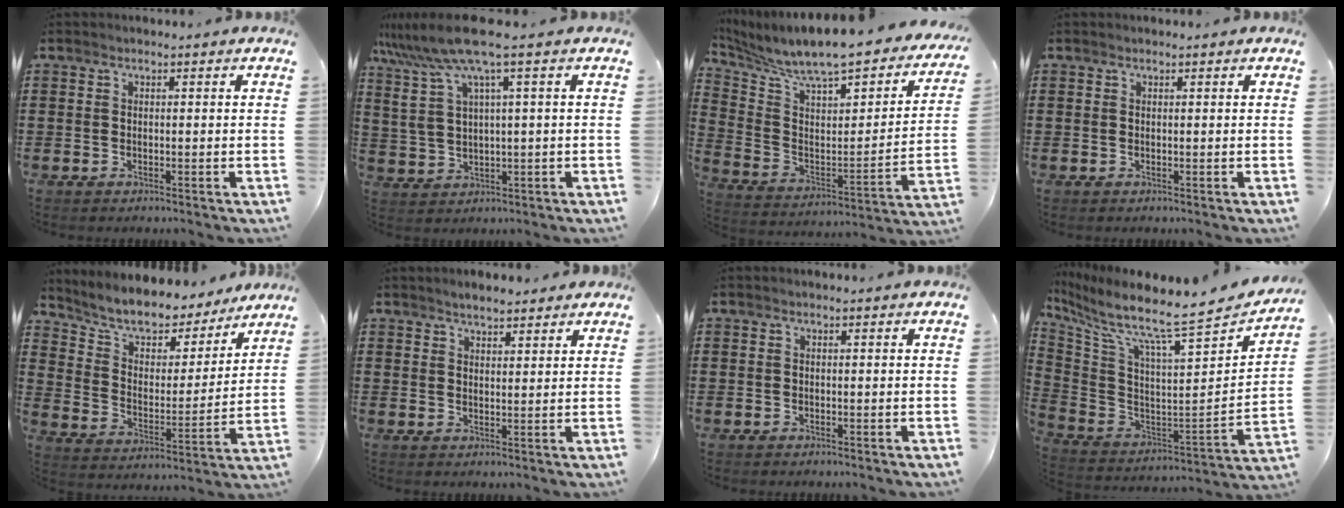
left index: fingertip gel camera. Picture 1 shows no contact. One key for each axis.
{"total": 8.0, "fx": 4.5, "fy": 0.3, "fz": 6.6, "tx": -0.163, "ty": -0.028, "tz": 0.072}
{"total": 7.2, "fx": 6.4, "fy": 1.2, "fz": 3.0, "tx": -0.095, "ty": -0.064, "tz": 0.101}
{"total": 0.0}
{"total": 7.2, "fx": 6.7, "fy": 2.2, "fz": 1.6, "tx": -0.069, "ty": -0.049, "tz": 0.115}
{"total": 2.6, "fx": 2.5, "fy": 0.6, "fz": 0.4, "tx": -0.014, "ty": 0.003, "tz": 0.048}
{"total": 0.0}
{"total": 8.3, "fx": 6.9, "fy": -0.4, "fz": 4.6, "tx": -0.111, "ty": -0.078, "tz": 0.100}